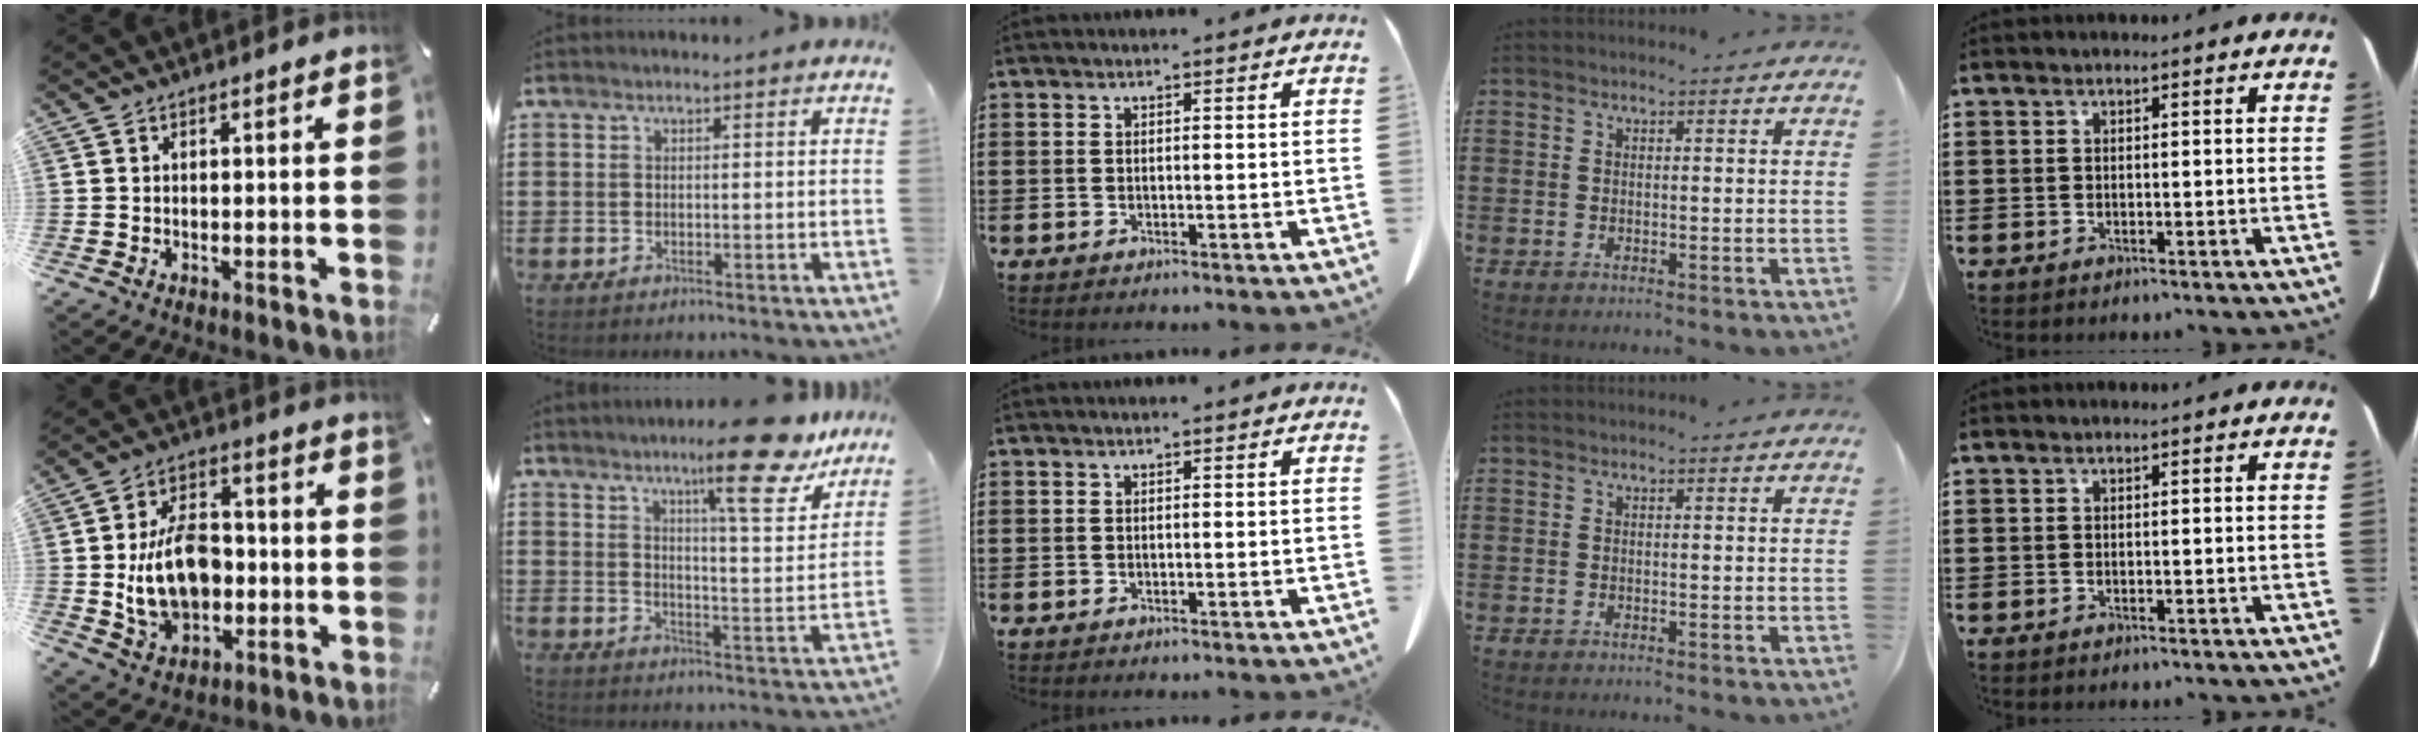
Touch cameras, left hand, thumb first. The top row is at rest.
{"thumb": {"total": 15.8, "force": [-1.5, 11.3, 10.9], "torque": [-0.201, 0.007, -0.026]}, "index": {"total": 13.9, "force": [10.4, 1.6, 9.2], "torque": [-0.134, -0.058, 0.161]}}